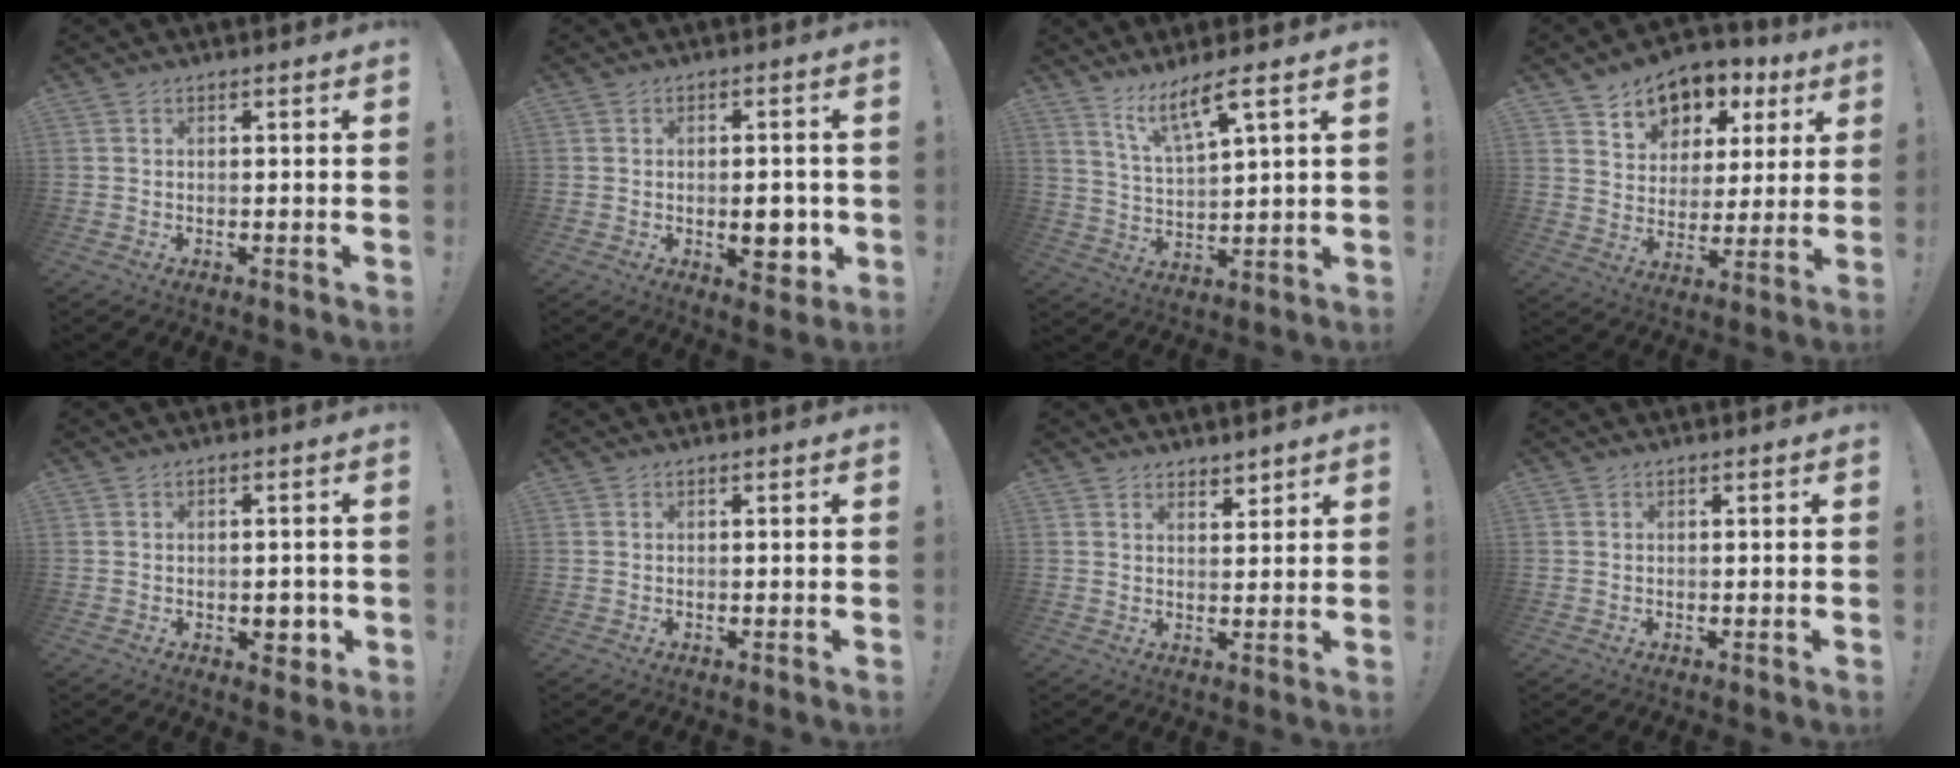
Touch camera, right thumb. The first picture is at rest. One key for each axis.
{"total": 7.4, "fx": -1.3, "fy": 4.1, "fz": 6.1, "tx": -0.065, "ty": 0.001, "tz": -0.016}
{"total": 9.0, "fx": 6.4, "fy": 1.3, "fz": 6.2, "tx": -0.106, "ty": -0.035, "tz": 0.108}
{"total": 9.8, "fx": 5.7, "fy": 7.3, "fz": 3.0, "tx": -0.038, "ty": -0.045, "tz": 0.108}
{"total": 3.9, "fx": -0.8, "fy": 2.8, "fz": 2.6, "tx": -0.018, "ty": 0.002, "tz": -0.013}
{"total": 0.0}
{"total": 3.3, "fx": 2.9, "fy": 1.3, "fz": 0.7, "tx": 0.005, "ty": -0.024, "tz": 0.051}
{"total": 0.0}